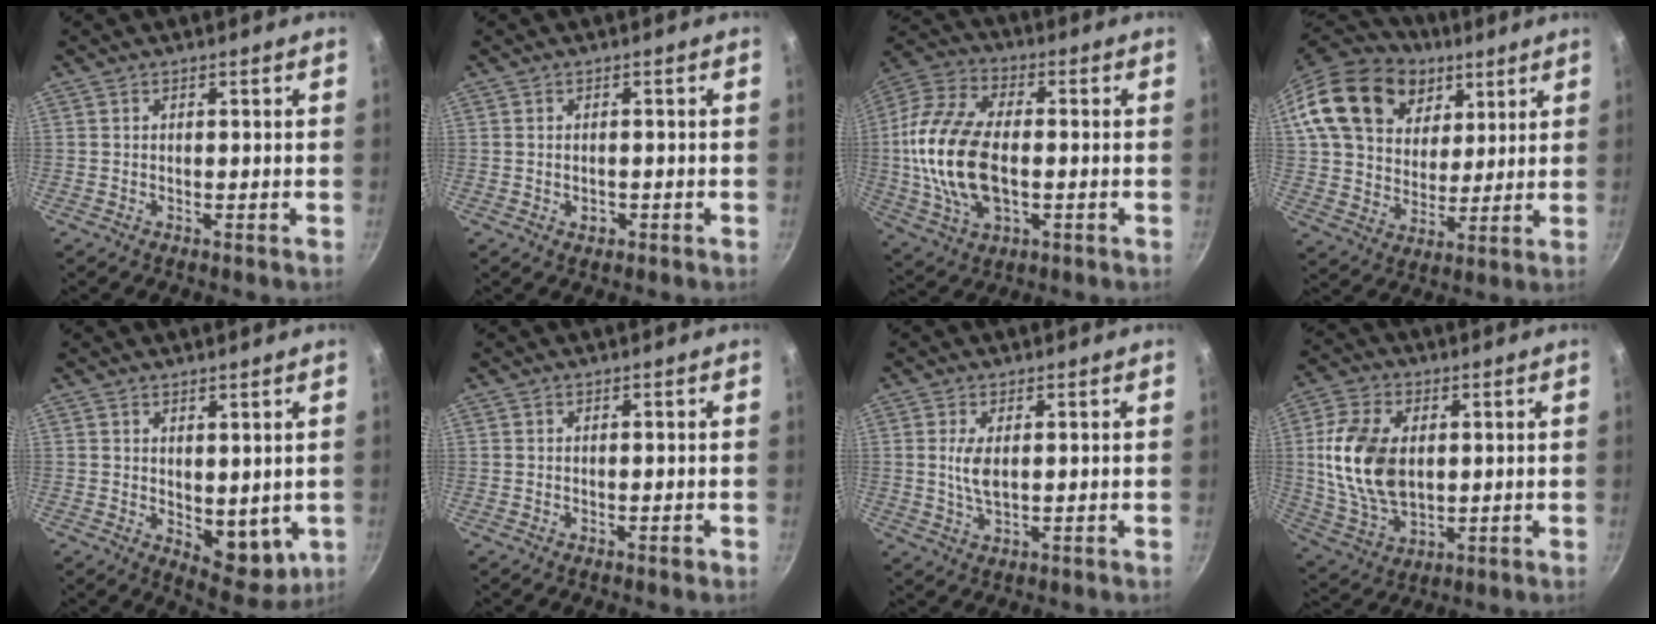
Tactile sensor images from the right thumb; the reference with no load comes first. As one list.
[{"total": 1.8, "force": [-0.6, 1.3, 1.1], "torque": [-0.015, 0.002, -0.009]}, {"total": 19.3, "force": [-1.2, 11.2, 15.7], "torque": [-0.309, 0.020, -0.027]}, {"total": 23.4, "force": [10.4, 17.1, 12.2], "torque": [-0.210, -0.004, 0.184]}, {"total": 8.3, "force": [0.8, 4.9, 6.7], "torque": [-0.066, -0.026, 0.025]}, {"total": 0.6, "force": [-0.3, 0.4, 0.4], "torque": [-0.002, 0.004, -0.005]}, {"total": 4.1, "force": [0.7, 1.7, 3.6], "torque": [-0.074, -0.007, 0.016]}, {"total": 15.3, "force": [1.8, 9.7, 11.7], "torque": [-0.209, -0.009, 0.041]}]